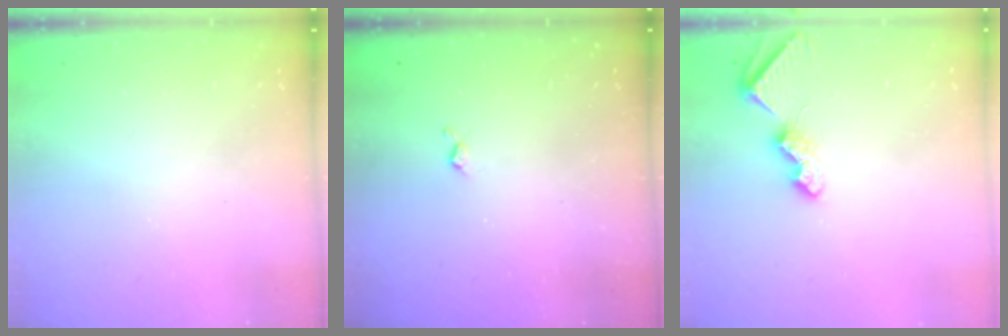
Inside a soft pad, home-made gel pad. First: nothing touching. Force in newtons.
{"total": 3.0, "press": 2.9, "slide": 0.4}
{"total": 7.4, "press": 7.3, "slide": 0.9}